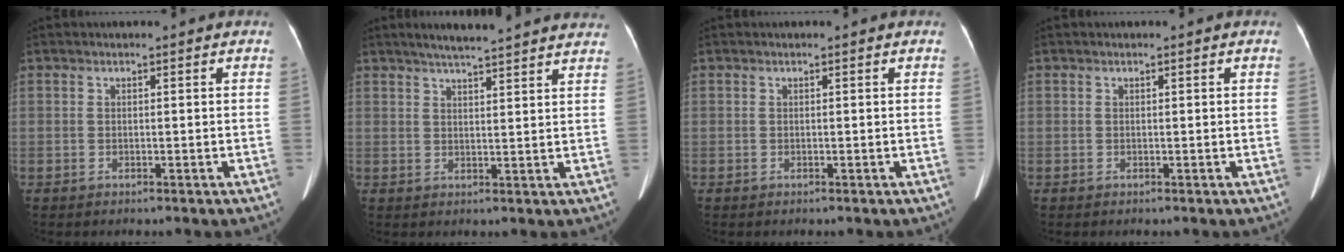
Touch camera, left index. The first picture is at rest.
{"total": 14.1, "force": [12.5, 1.0, 6.3], "torque": [-0.092, 0.028, 0.155]}
{"total": 0.0}
{"total": 0.0}